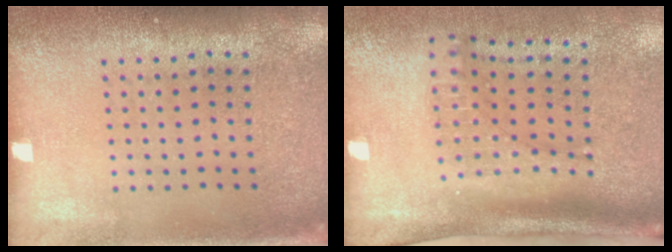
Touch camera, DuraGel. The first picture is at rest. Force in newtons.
{"total": 2.2, "press": 1.5, "slide": 1.6}